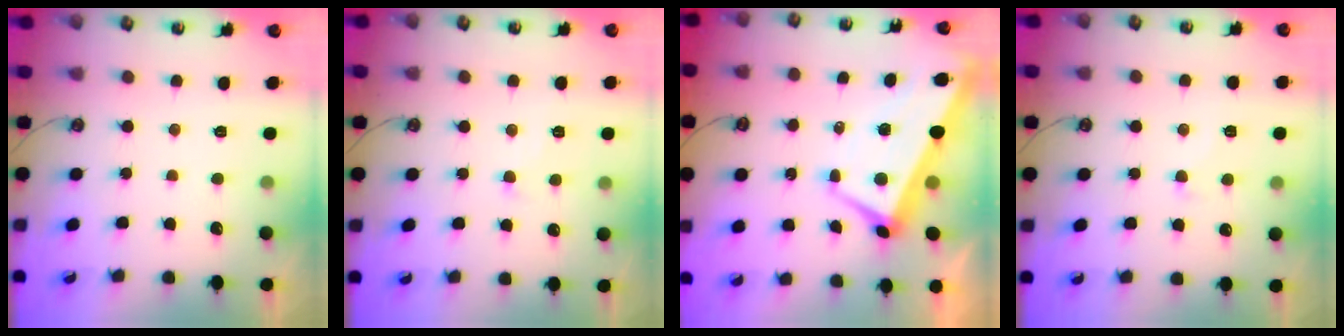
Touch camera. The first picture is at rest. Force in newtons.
{"total": 0.8, "press": 0.6, "slide": 0.5}
{"total": 1.6, "press": 0.9, "slide": 1.3}
{"total": 2.7, "press": 2.6, "slide": 0.8}